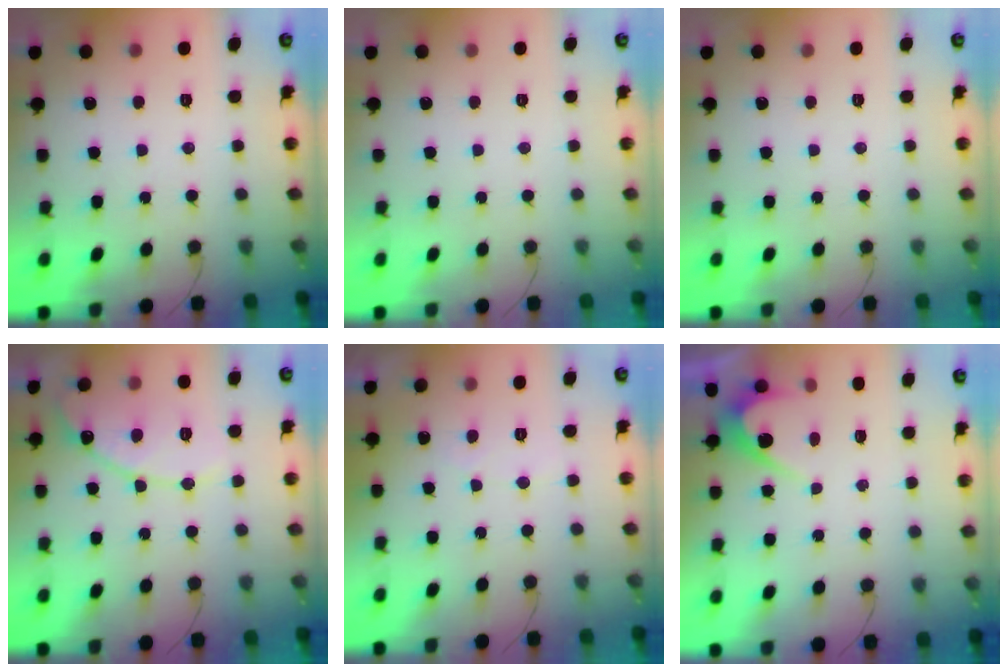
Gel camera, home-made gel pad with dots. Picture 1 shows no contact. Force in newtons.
{"total": 0.0}
{"total": 0.0}
{"total": 13.0, "press": 12.9, "slide": 1.1}
{"total": 2.9, "press": 2.9, "slide": 0.2}
{"total": 4.6, "press": 4.6, "slide": 0.3}